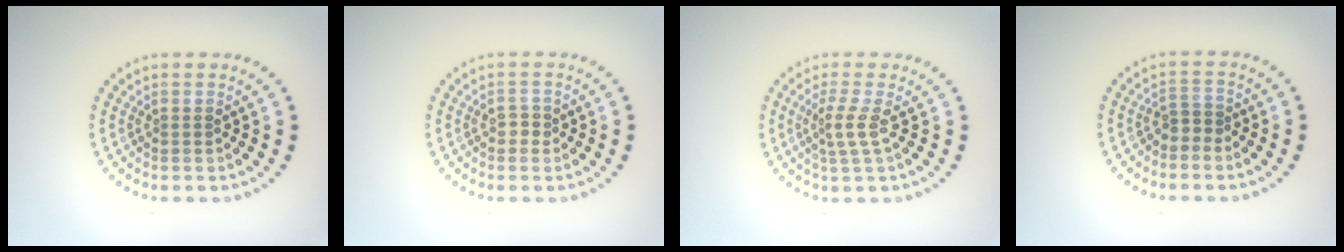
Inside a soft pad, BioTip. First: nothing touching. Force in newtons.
{"total": 1.0, "press": 1.0, "slide": 0.3}
{"total": 2.1, "press": 1.4, "slide": 1.5}
{"total": 1.5, "press": 1.2, "slide": 0.9}